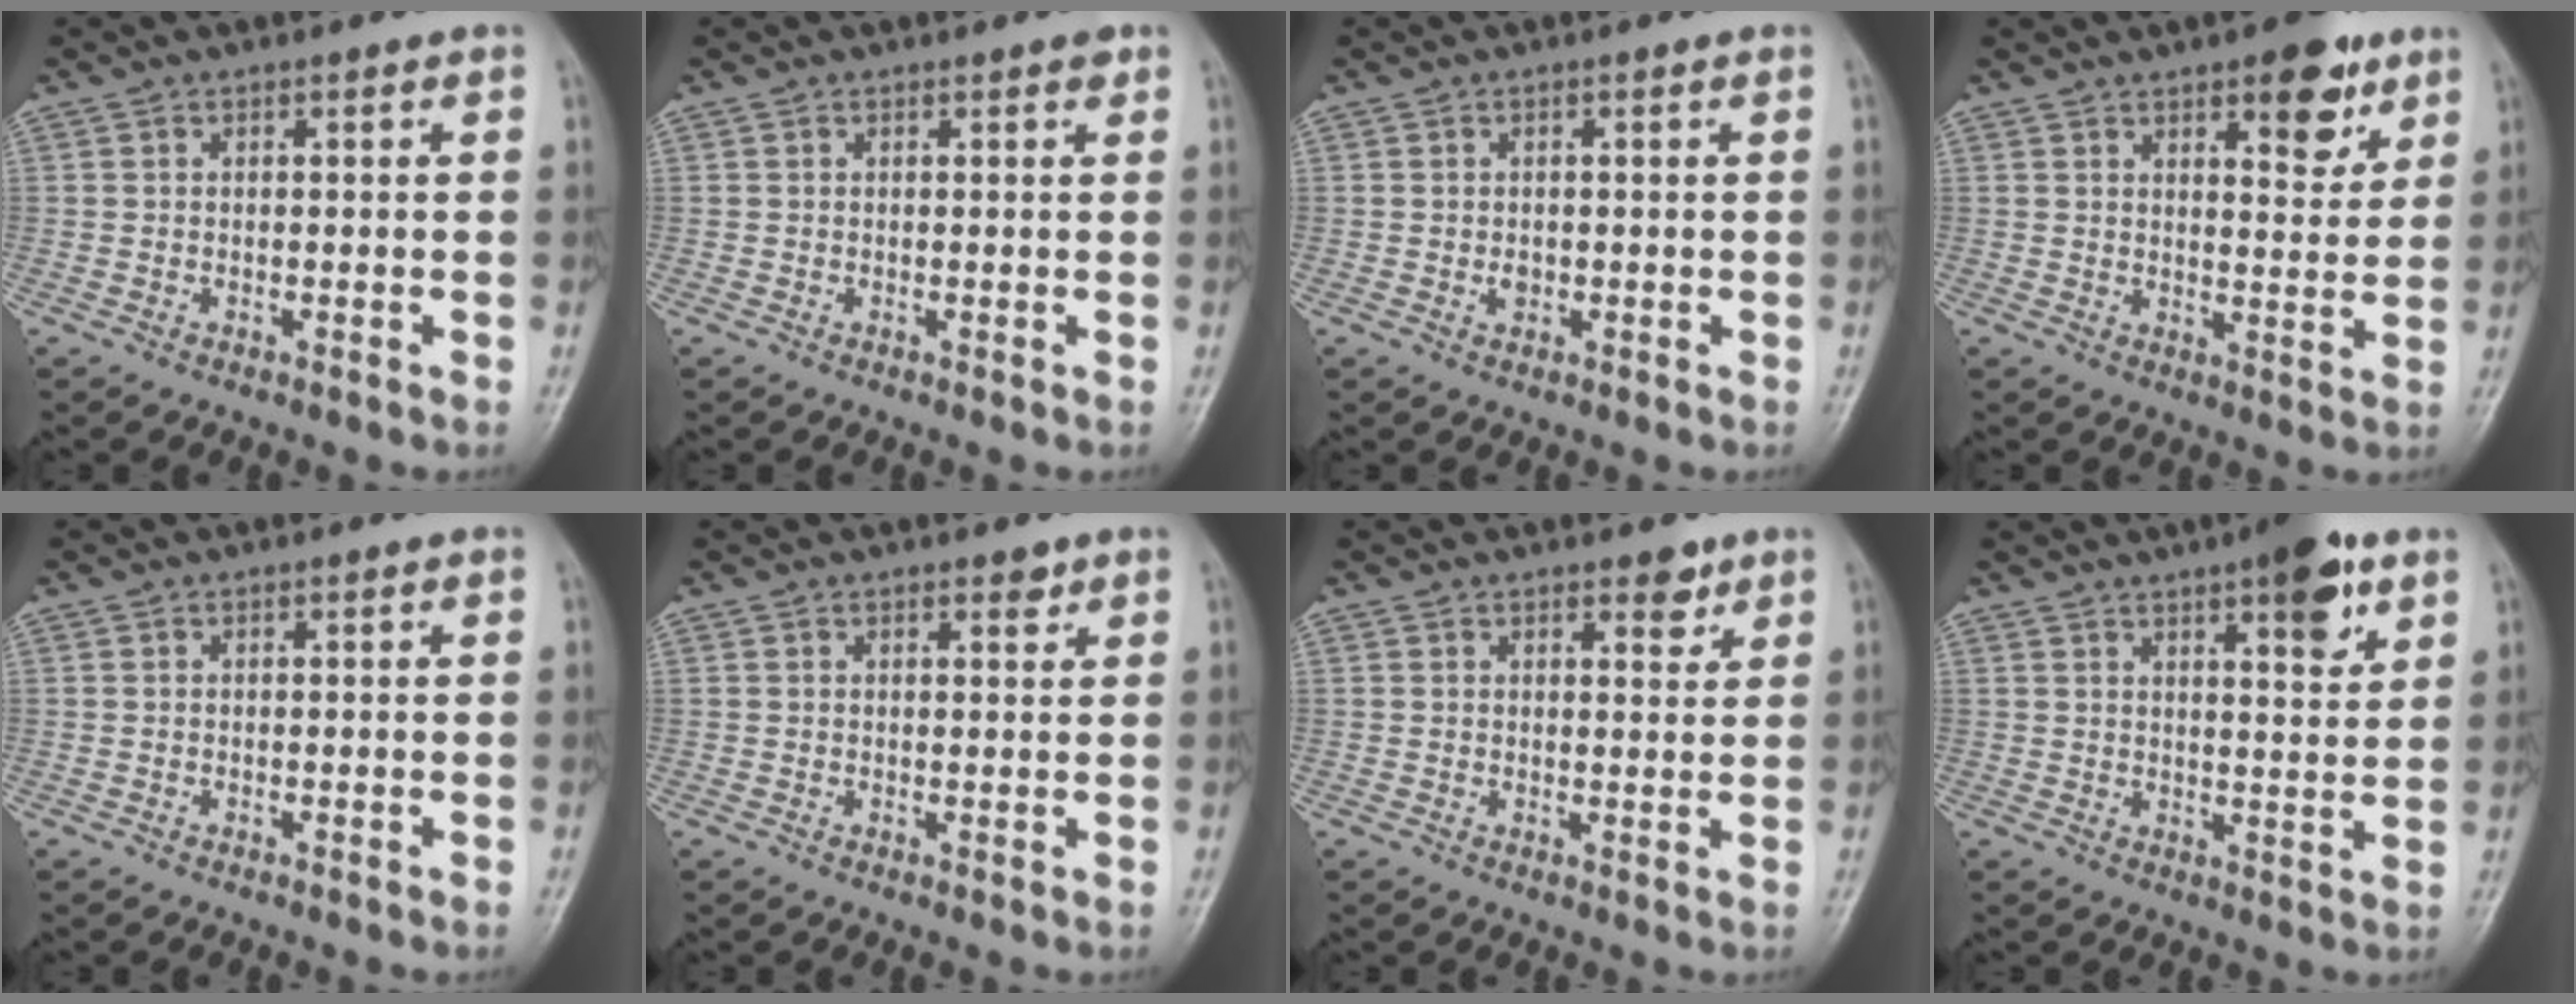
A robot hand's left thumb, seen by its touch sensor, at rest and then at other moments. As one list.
[{"total": 0.8, "force": [0.5, 0.4, 0.6], "torque": [-0.006, -0.001, 0.004]}, {"total": 1.5, "force": [-0.1, 1.2, 1.0], "torque": [-0.008, 0.000, 0.000]}, {"total": 9.4, "force": [5.4, 3.9, 6.6], "torque": [-0.062, -0.027, 0.072]}, {"total": 0.0}, {"total": 1.8, "force": [1.2, 0.8, 1.1], "torque": [-0.006, -0.006, 0.016]}, {"total": 3.4, "force": [2.3, 1.6, 2.0], "torque": [-0.010, -0.012, 0.031]}, {"total": 10.0, "force": [5.6, 3.0, 7.7], "torque": [-0.088, -0.024, 0.075]}]